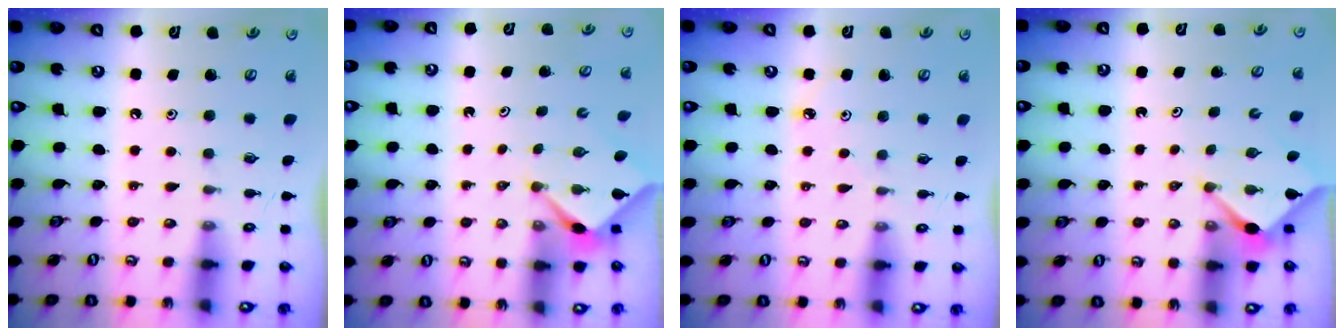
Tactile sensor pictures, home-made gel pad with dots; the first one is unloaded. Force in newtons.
{"total": 2.3, "press": 2.3, "slide": 0.2}
{"total": 2.3, "press": 2.3, "slide": 0.2}
{"total": 3.1, "press": 3.1, "slide": 0.3}